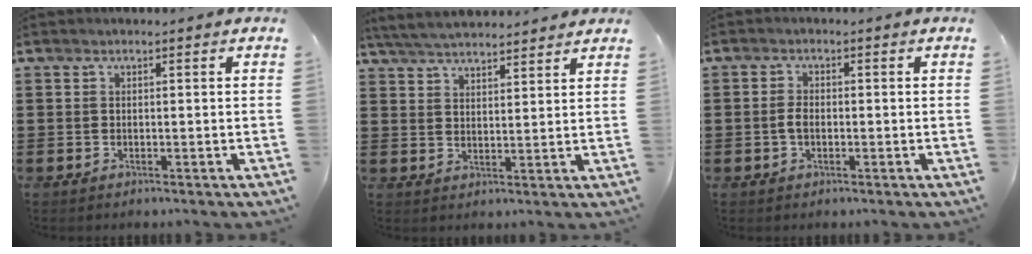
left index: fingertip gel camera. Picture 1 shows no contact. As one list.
[{"total": 4.7, "force": [4.6, 0.3, 1.1], "torque": [-0.036, -0.015, 0.083]}, {"total": 2.2, "force": [-0.4, 1.2, 1.8], "torque": [-0.052, -0.002, -0.014]}]